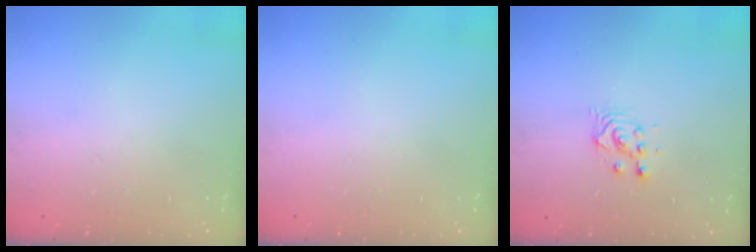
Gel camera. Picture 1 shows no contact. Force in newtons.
{"total": 0.0}
{"total": 2.9, "press": 2.9, "slide": 0.1}